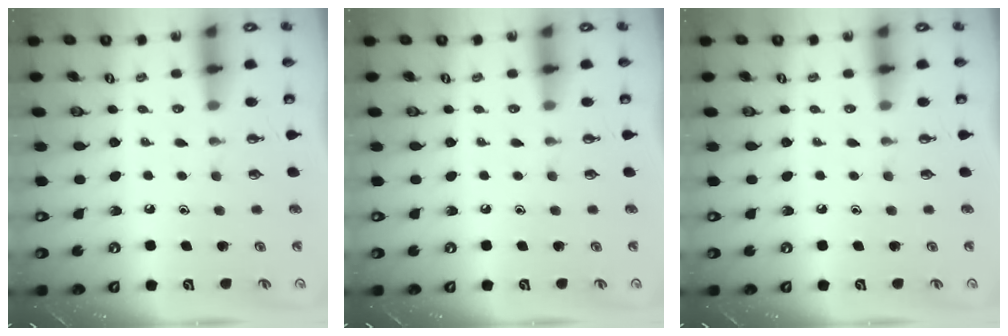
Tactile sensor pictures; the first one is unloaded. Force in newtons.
{"total": 0.0}
{"total": 0.0}